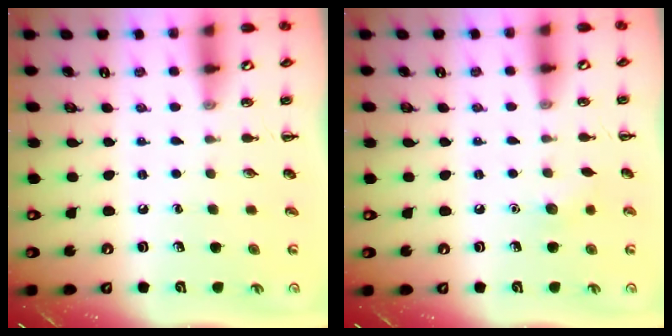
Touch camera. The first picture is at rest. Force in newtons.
{"total": 5.5, "press": 5.4, "slide": 1.2}